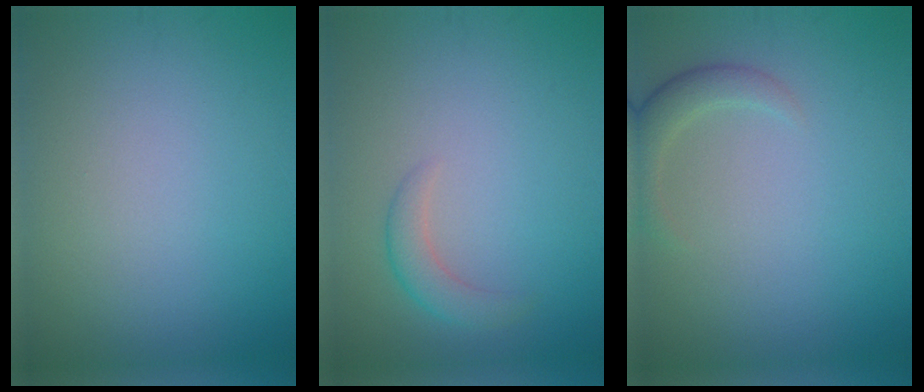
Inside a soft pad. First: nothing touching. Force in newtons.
{"total": 2.0, "press": 2.0, "slide": 0.2}
{"total": 2.2, "press": 2.2, "slide": 0.2}